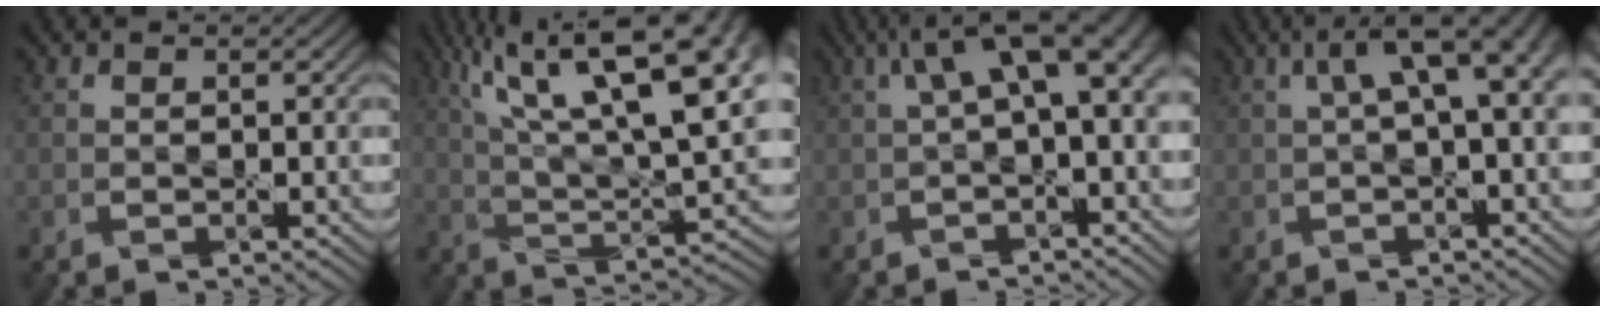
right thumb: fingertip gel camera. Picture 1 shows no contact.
{"total": 18.5, "force": [8.3, 5.6, 15.6], "torque": [-0.273, 0.033, 0.142]}
{"total": 8.1, "force": [1.7, 2.8, 7.4], "torque": [-0.122, 0.017, 0.027]}
{"total": 6.8, "force": [1.5, 1.9, 6.4], "torque": [-0.097, 0.022, 0.022]}